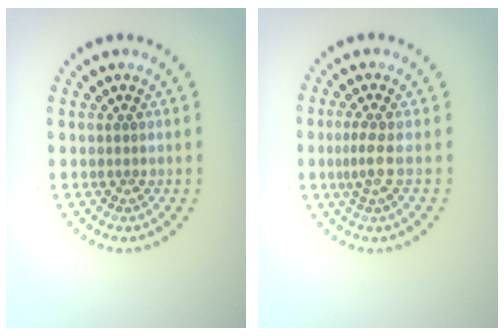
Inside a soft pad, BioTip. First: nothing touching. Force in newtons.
{"total": 1.8, "press": 1.3, "slide": 1.1}